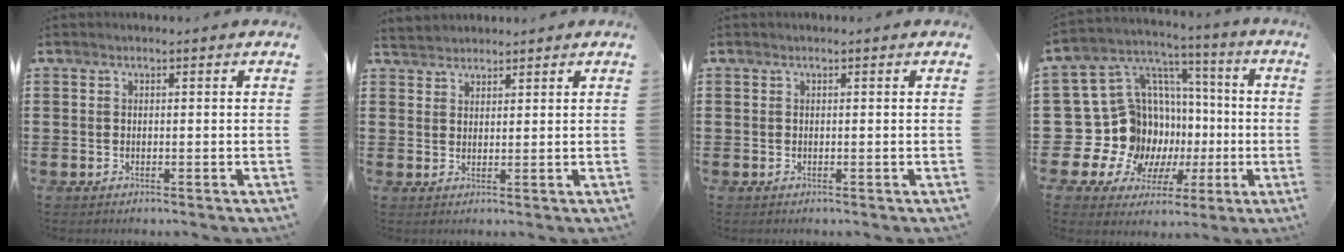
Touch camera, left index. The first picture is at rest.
{"total": 2.1, "force": [1.9, 0.7, -0.4], "torque": [0.001, 0.004, 0.038]}
{"total": 0.0}
{"total": 17.0, "force": [-2.0, 15.8, 6.0], "torque": [-0.159, -0.032, 0.008]}